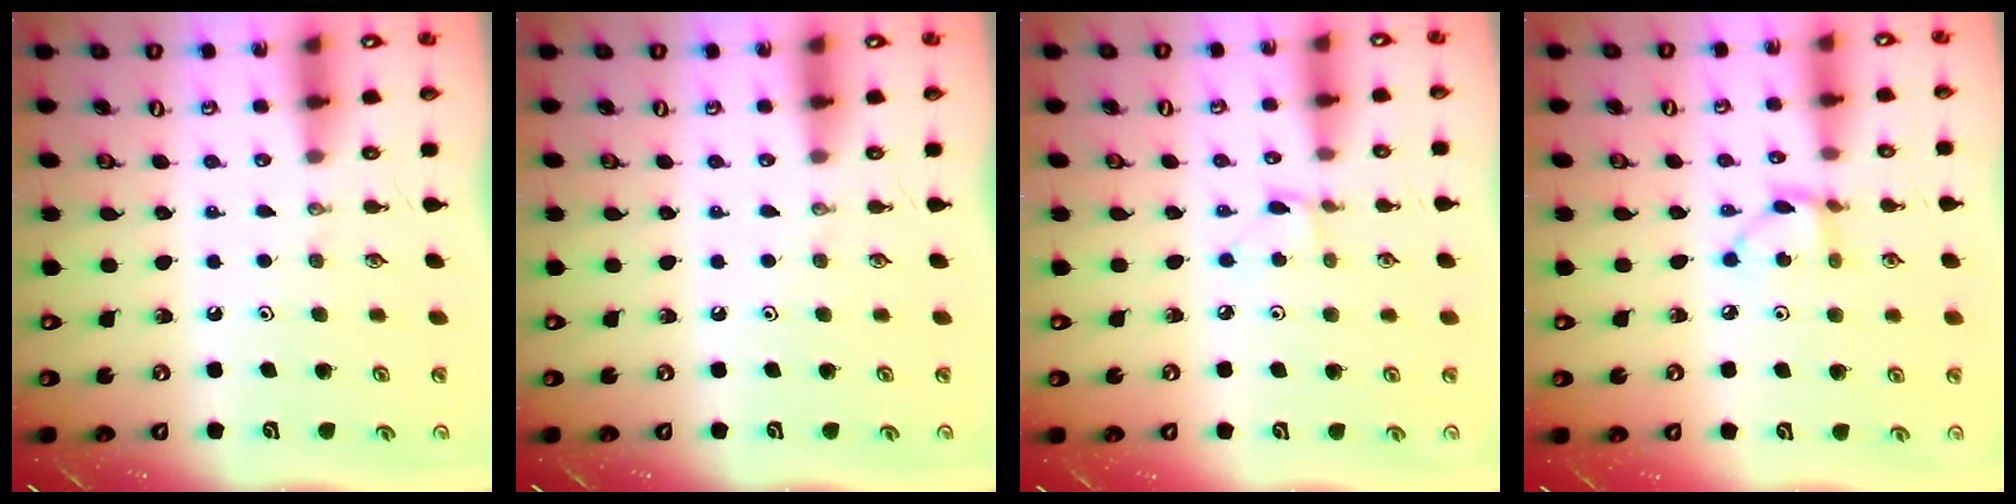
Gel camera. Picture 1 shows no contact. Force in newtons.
{"total": 0.0}
{"total": 2.0, "press": 2.0, "slide": 0.3}
{"total": 4.4, "press": 4.4, "slide": 0.2}